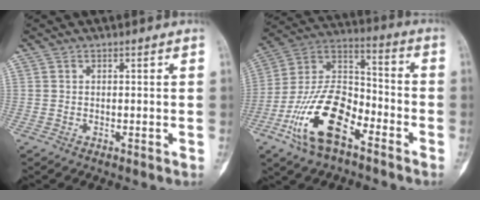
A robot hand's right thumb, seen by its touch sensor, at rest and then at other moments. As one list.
[{"total": 18.0, "force": [-9.0, 8.8, 12.9], "torque": [-0.231, 0.064, -0.175]}]